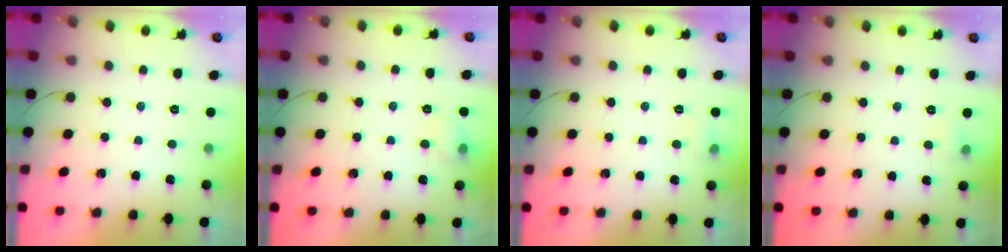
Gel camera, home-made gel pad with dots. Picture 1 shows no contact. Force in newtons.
{"total": 6.0, "press": 5.8, "slide": 1.5}
{"total": 4.2, "press": 4.1, "slide": 1.0}
{"total": 3.6, "press": 3.5, "slide": 1.0}